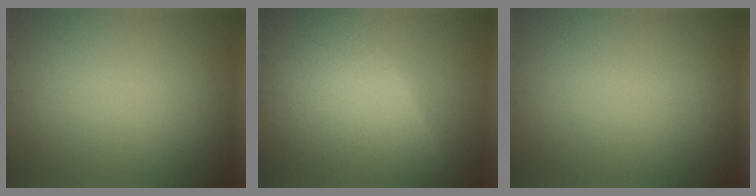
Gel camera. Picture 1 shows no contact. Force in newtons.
{"total": 14.5, "press": 14.4, "slide": 0.8}
{"total": 0.0}